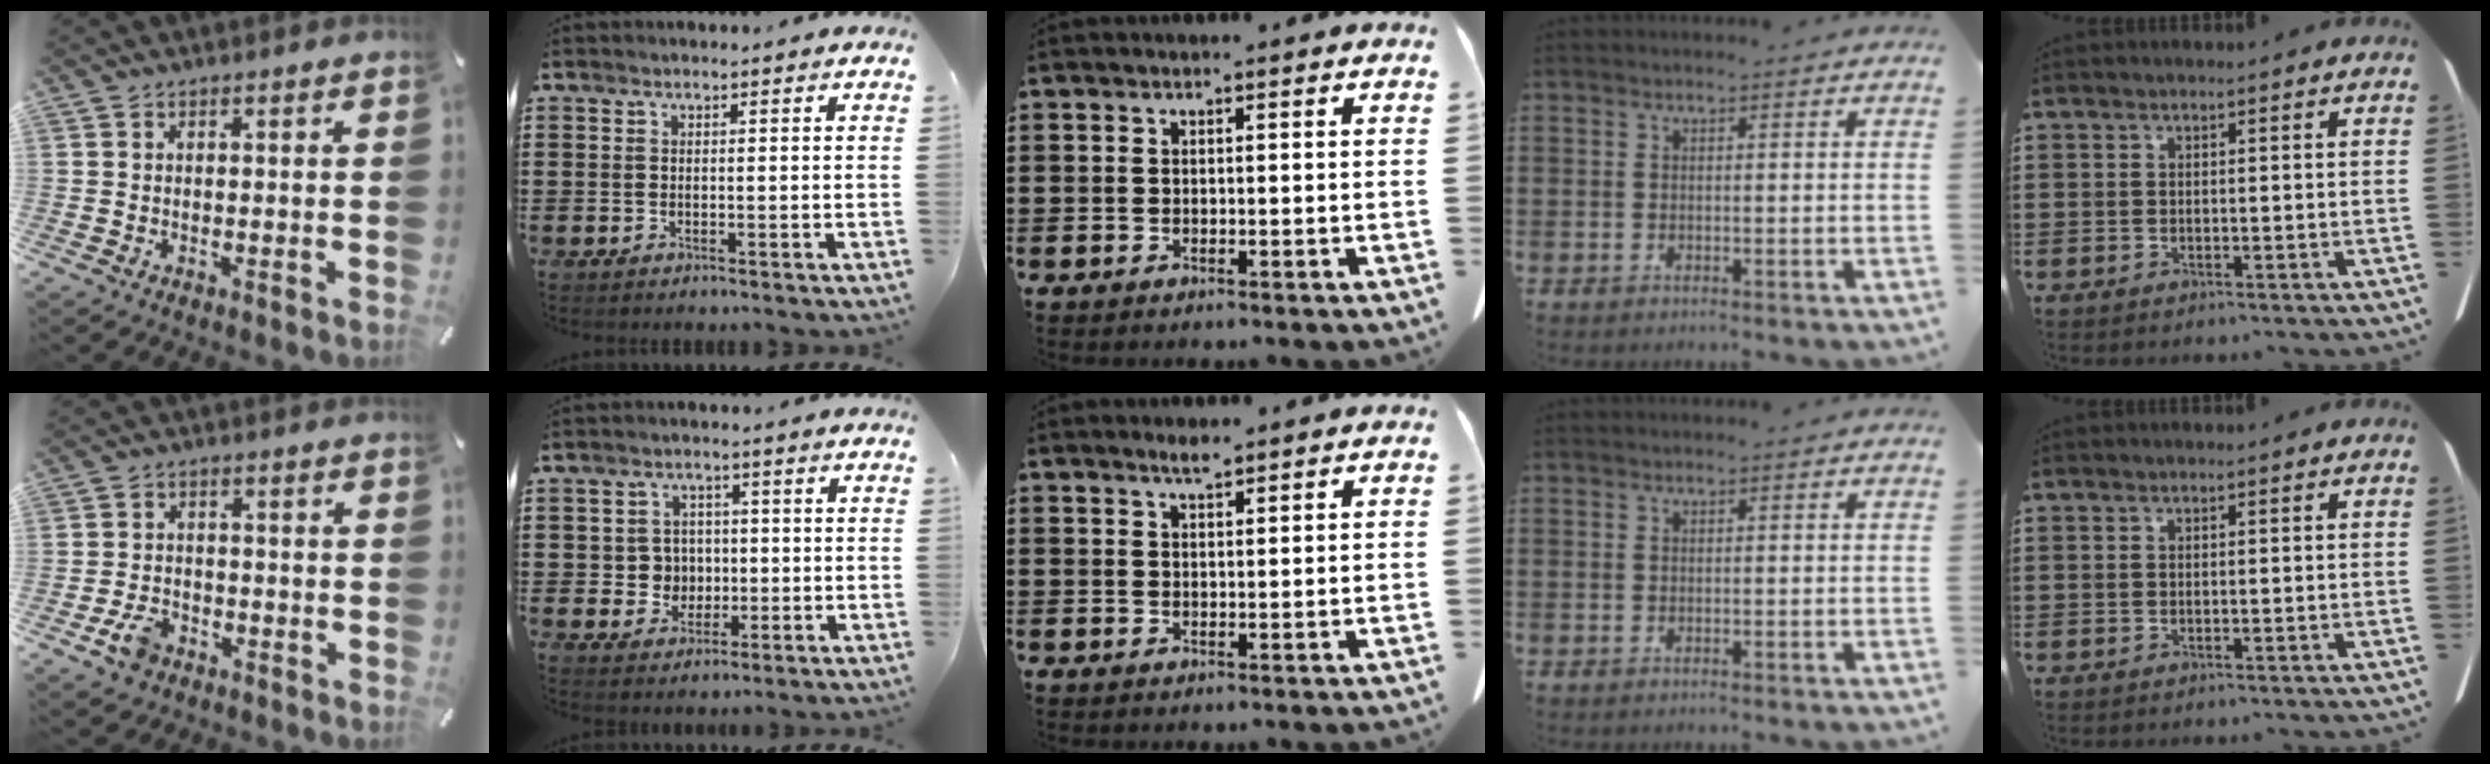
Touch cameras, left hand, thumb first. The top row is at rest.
{"thumb": {"total": 5.3, "force": [-2.9, 3.6, 2.7], "torque": [-0.059, 0.011, -0.055]}, "index": {"total": 4.3, "force": [-0.2, 4.2, 1.2], "torque": [-0.032, 0.008, -0.008]}, "middle": {"total": 2.2, "force": [2.0, 0.4, 0.8], "torque": [-0.019, -0.001, 0.038]}}